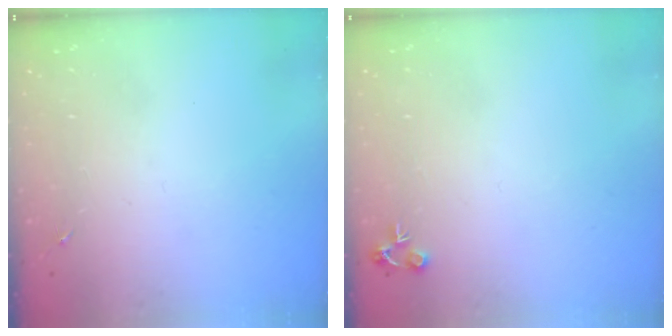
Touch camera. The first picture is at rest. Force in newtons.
{"total": 4.7, "press": 4.7, "slide": 0.2}